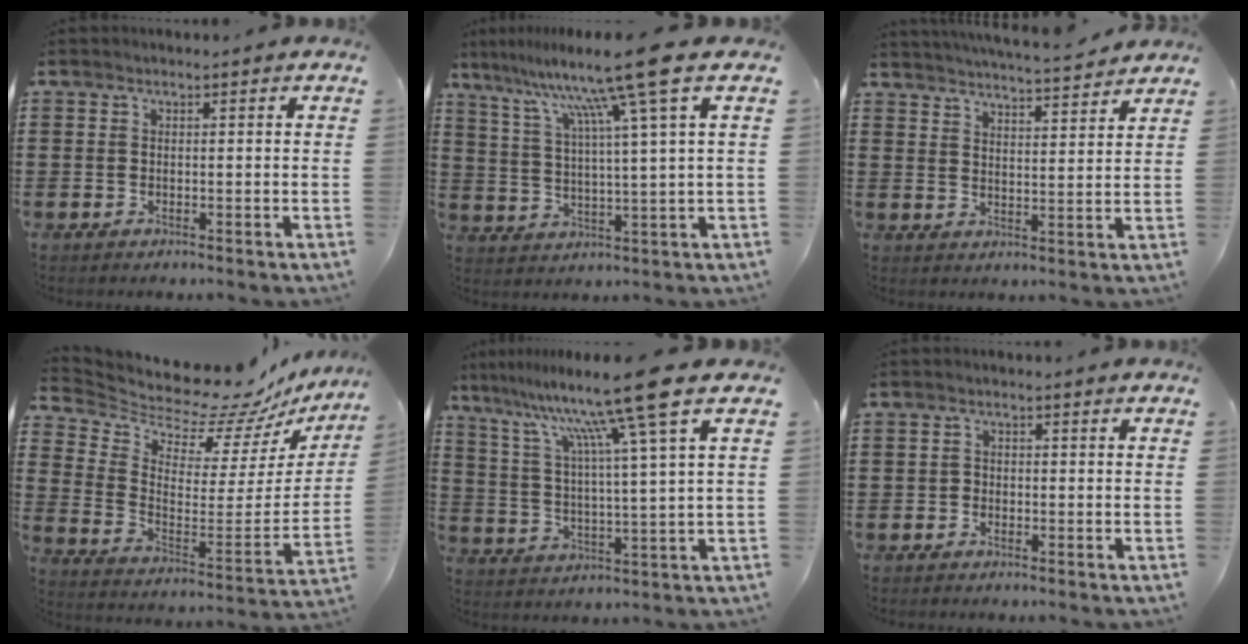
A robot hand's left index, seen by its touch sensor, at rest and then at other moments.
{"total": 12.2, "force": [7.6, -1.7, 9.3], "torque": [-0.202, -0.027, 0.116]}
{"total": 4.2, "force": [4.2, -0.3, 0.4], "torque": [-0.024, -0.029, 0.072]}
{"total": 8.4, "force": [8.1, 1.1, 2.0], "torque": [-0.070, -0.085, 0.129]}
{"total": 13.1, "force": [8.6, -1.4, 9.8], "torque": [-0.201, -0.044, 0.126]}
{"total": 1.1, "force": [-0.8, 0.6, 0.2], "torque": [-0.008, 0.001, -0.018]}